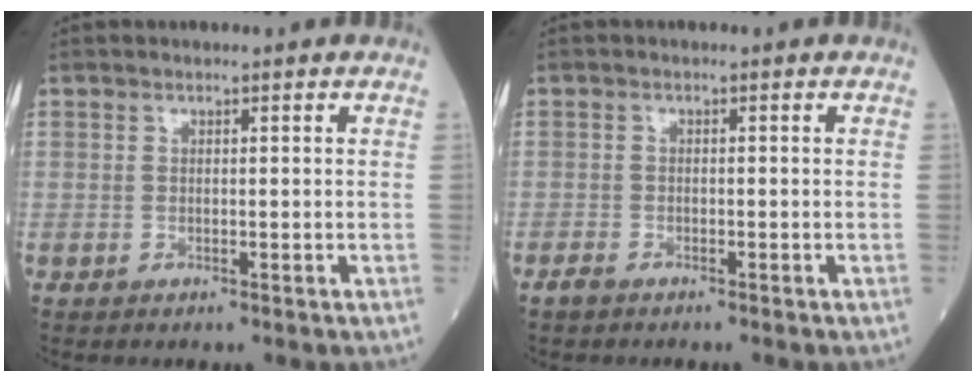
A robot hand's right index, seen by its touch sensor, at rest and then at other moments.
{"total": 1.3, "force": [-1.2, 0.4, 0.6], "torque": [-0.019, -0.002, -0.022]}